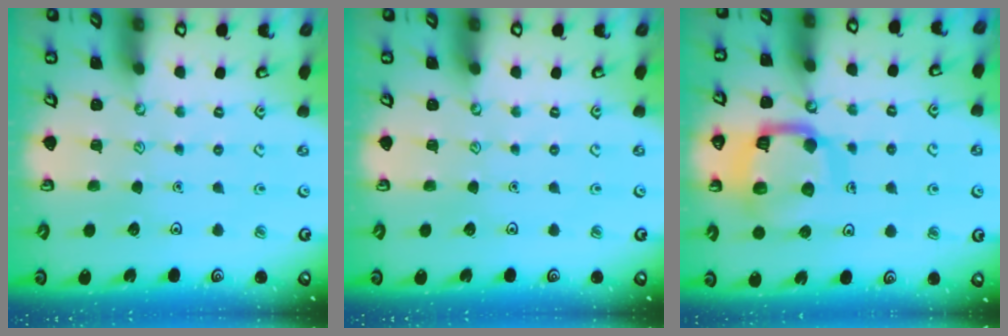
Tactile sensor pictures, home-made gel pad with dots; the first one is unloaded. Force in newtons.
{"total": 0.0}
{"total": 15.2, "press": 15.2, "slide": 1.5}